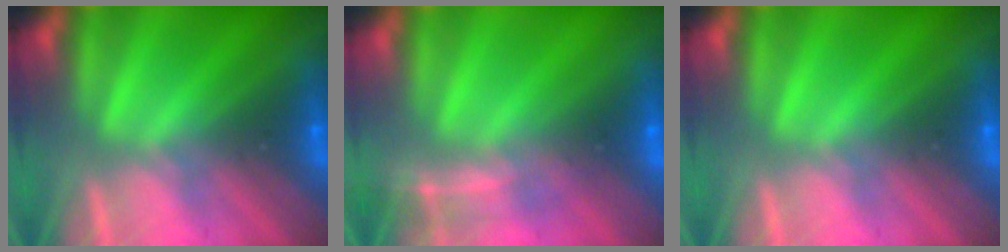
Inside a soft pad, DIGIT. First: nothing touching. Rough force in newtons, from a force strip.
{"total": 1.9}
{"total": 0.0}